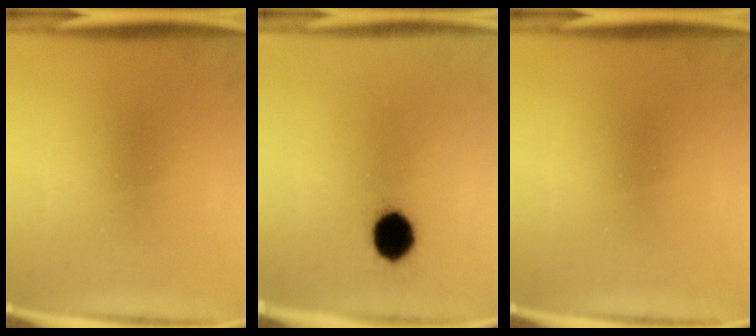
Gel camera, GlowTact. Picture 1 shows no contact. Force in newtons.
{"total": 8.6}
{"total": 0.0}